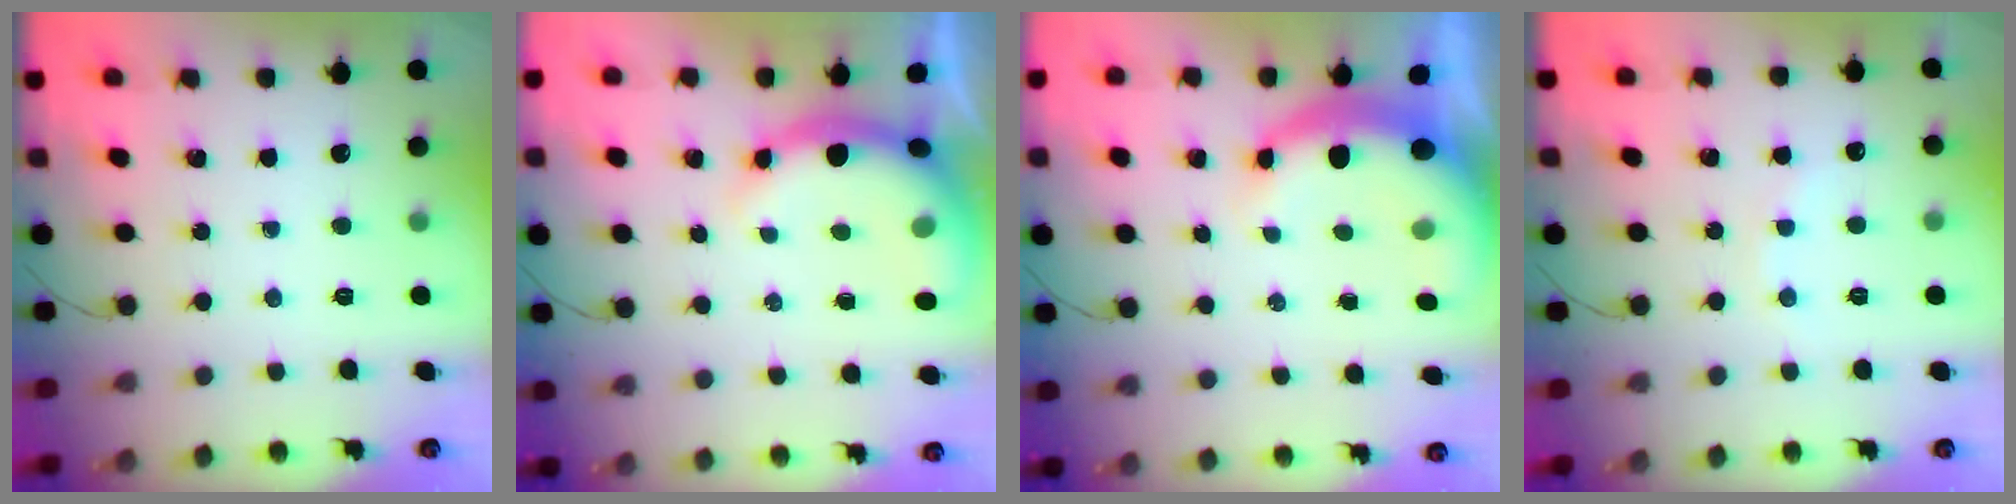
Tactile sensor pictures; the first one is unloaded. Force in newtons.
{"total": 9.9, "press": 9.8, "slide": 1.7}
{"total": 7.5, "press": 7.4, "slide": 1.5}
{"total": 4.1, "press": 3.9, "slide": 1.1}